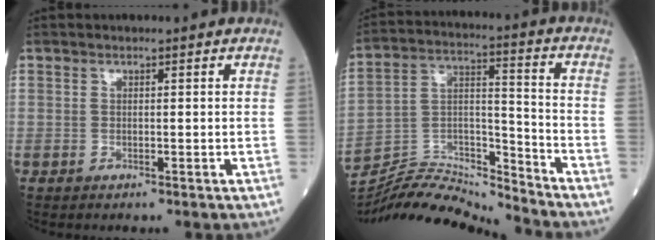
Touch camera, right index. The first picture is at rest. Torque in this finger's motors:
{"motor_torque": [0.03, -0.03, 0.17, 0.02]}